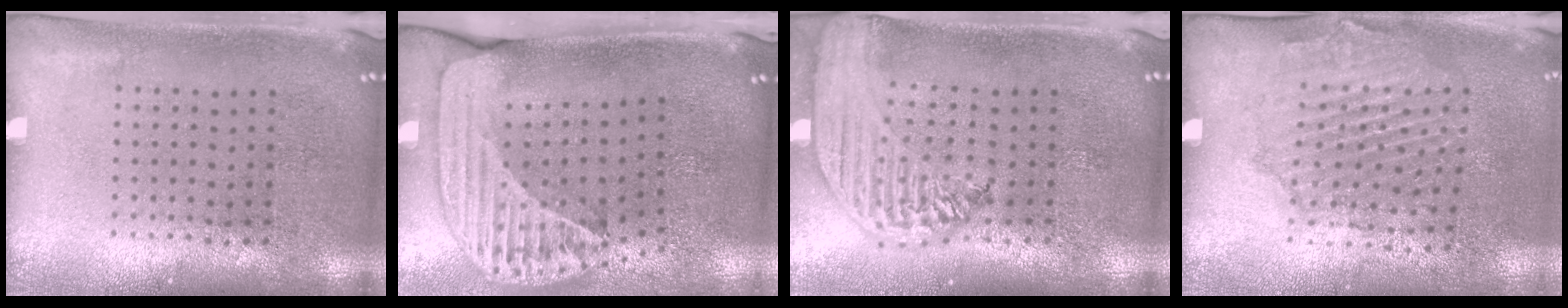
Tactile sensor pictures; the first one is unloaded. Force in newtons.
{"total": 2.6, "press": 1.8, "slide": 1.8}
{"total": 2.8, "press": 2.3, "slide": 1.6}
{"total": 1.5, "press": 1.5, "slide": 0.4}